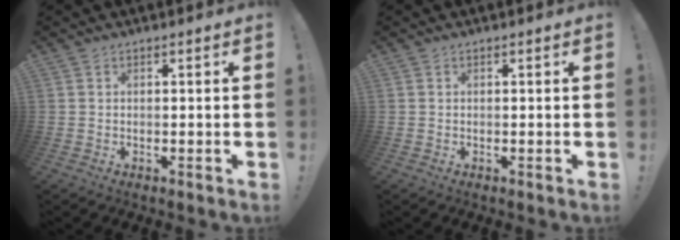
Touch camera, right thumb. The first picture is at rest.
{"total": 0.0}